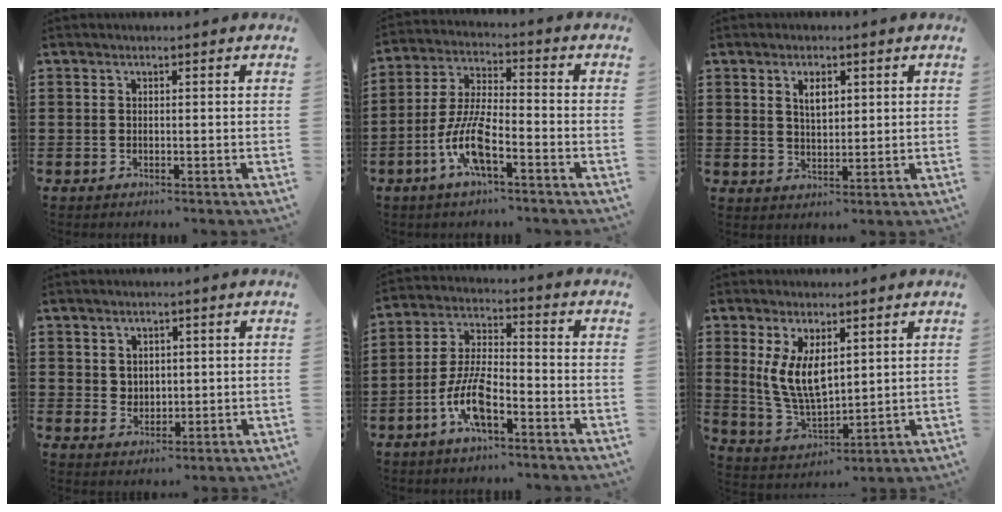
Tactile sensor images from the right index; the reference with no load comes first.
{"total": 9.0, "force": [-4.3, 2.4, 7.5], "torque": [-0.176, -0.008, -0.085]}
{"total": 3.4, "force": [1.5, 1.7, 2.5], "torque": [-0.040, 0.000, 0.023]}
{"total": 2.8, "force": [1.7, 2.1, 0.3], "torque": [-0.014, 0.010, 0.033]}
{"total": 8.4, "force": [-4.1, 2.9, 6.7], "torque": [-0.156, -0.004, -0.081]}
{"total": 7.6, "force": [2.8, 3.8, 5.9], "torque": [-0.135, -0.007, 0.050]}